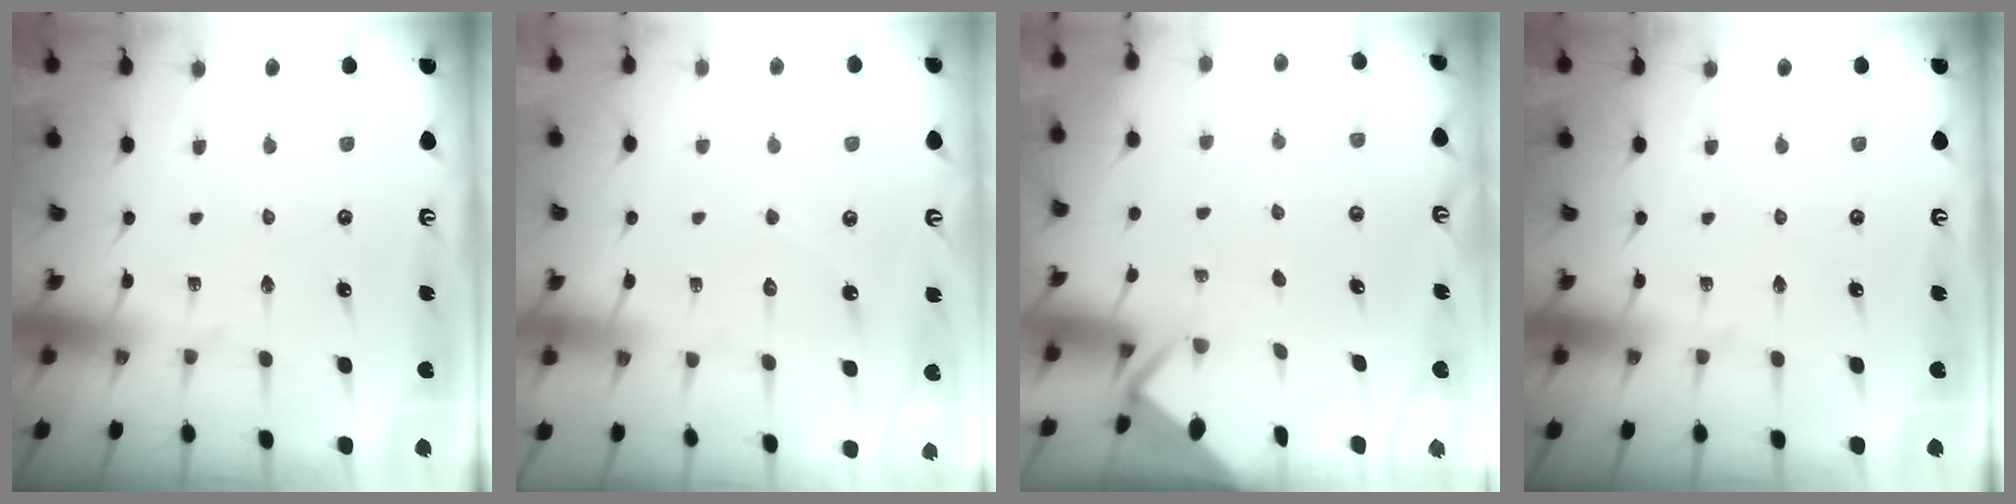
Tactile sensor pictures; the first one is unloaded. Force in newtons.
{"total": 5.1, "press": 5.0, "slide": 0.6}
{"total": 2.8, "press": 2.8, "slide": 0.2}
{"total": 0.0}